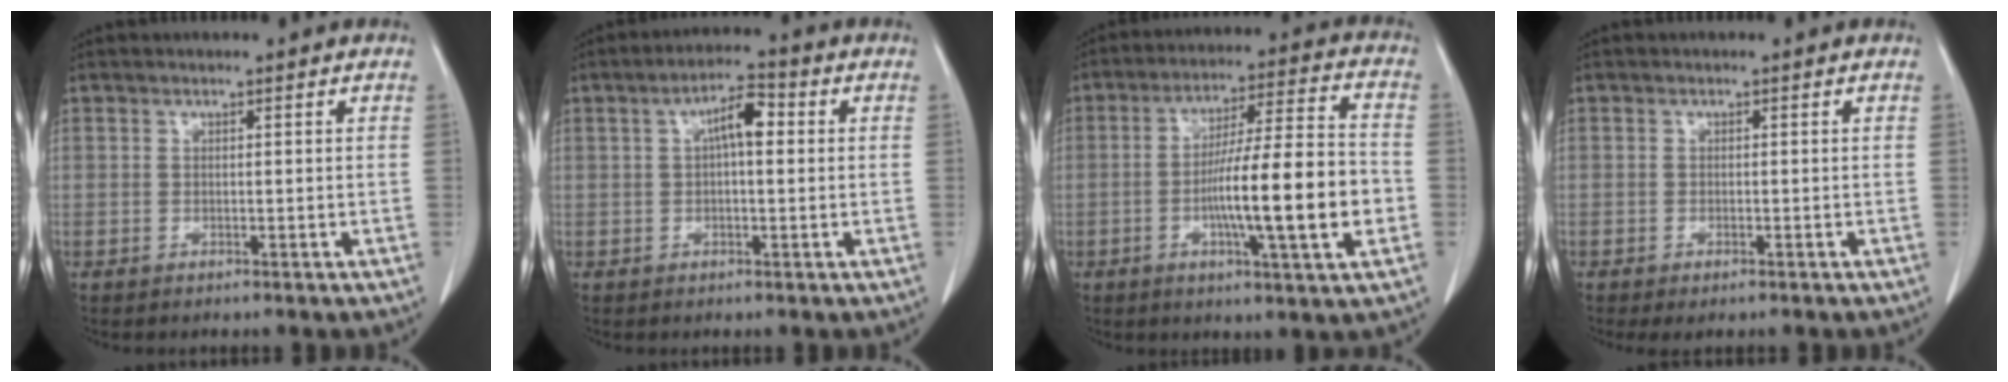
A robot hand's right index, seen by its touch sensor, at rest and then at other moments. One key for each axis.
{"total": 6.2, "fx": 0.9, "fy": 1.9, "fz": 5.8, "tx": -0.106, "ty": 0.026, "tz": 0.011}
{"total": 15.9, "fx": -3.4, "fy": 0.8, "fz": 15.5, "tx": -0.253, "ty": 0.005, "tz": -0.053}
{"total": 1.5, "fx": -0.9, "fy": 0.5, "fz": 1.0, "tx": -0.021, "ty": -0.005, "tz": -0.010}